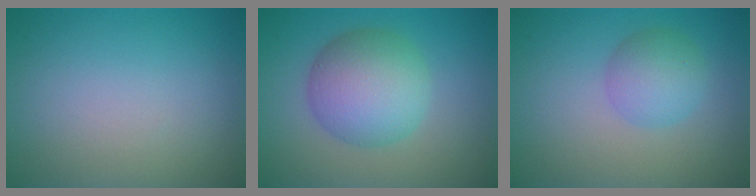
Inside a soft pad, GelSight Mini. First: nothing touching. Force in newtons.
{"total": 6.8, "press": 6.7, "slide": 0.1}
{"total": 3.2, "press": 3.2, "slide": 0.1}